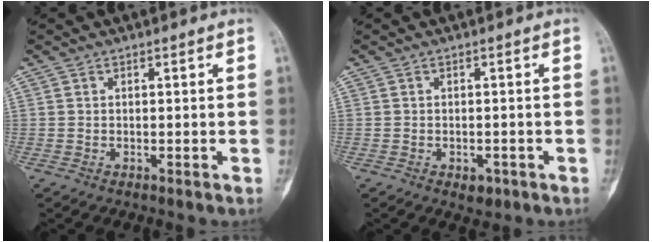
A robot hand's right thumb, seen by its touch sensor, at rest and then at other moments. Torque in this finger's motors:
{"motor_torque": [0.21, 0.08, 0.20, 0.00, 0.09]}